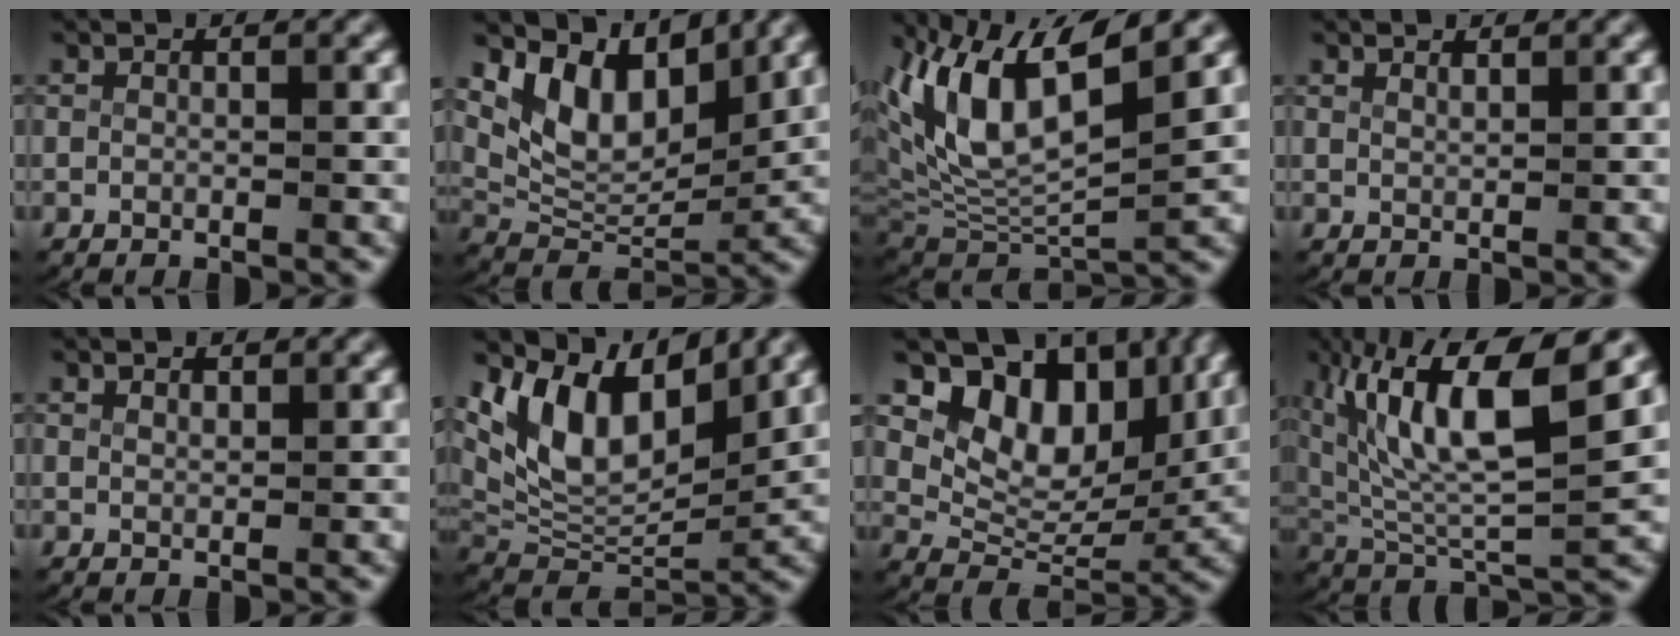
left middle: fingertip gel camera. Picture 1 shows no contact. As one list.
[{"total": 10.6, "force": [3.9, 7.3, 6.6], "torque": [-0.130, -0.007, 0.067]}, {"total": 11.0, "force": [2.2, 6.7, 8.4], "torque": [-0.187, -0.007, 0.046]}, {"total": 1.0, "force": [1.0, -0.2, 0.1], "torque": [-0.005, -0.009, 0.025]}, {"total": 0.7, "force": [0.7, 0.0, 0.3], "torque": [-0.007, -0.009, 0.019]}, {"total": 11.5, "force": [3.6, 7.4, 8.0], "torque": [-0.168, -0.009, 0.065]}, {"total": 12.0, "force": [4.8, 8.1, 7.3], "torque": [-0.142, -0.012, 0.076]}, {"total": 11.9, "force": [4.0, 5.3, 9.9], "torque": [-0.192, 0.002, 0.069]}]